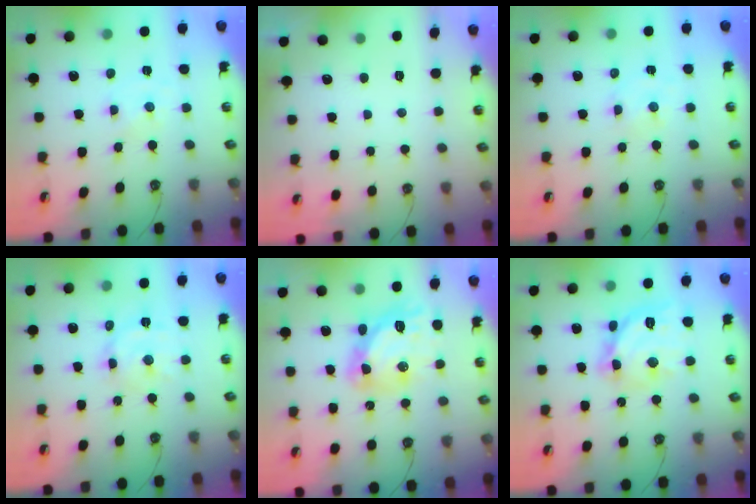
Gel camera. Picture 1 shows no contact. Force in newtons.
{"total": 0.0}
{"total": 1.8, "press": 1.7, "slide": 0.3}
{"total": 10.0, "press": 9.9, "slide": 1.4}
{"total": 14.3, "press": 14.2, "slide": 1.7}
{"total": 14.3, "press": 14.2, "slide": 0.9}